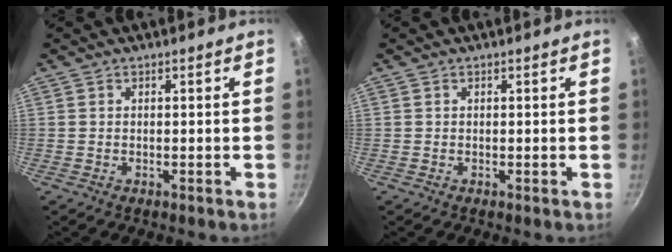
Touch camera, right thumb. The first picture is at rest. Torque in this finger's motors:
{"motor_torque": [1.60, 0.17, 0.08, 0.06, -0.02]}